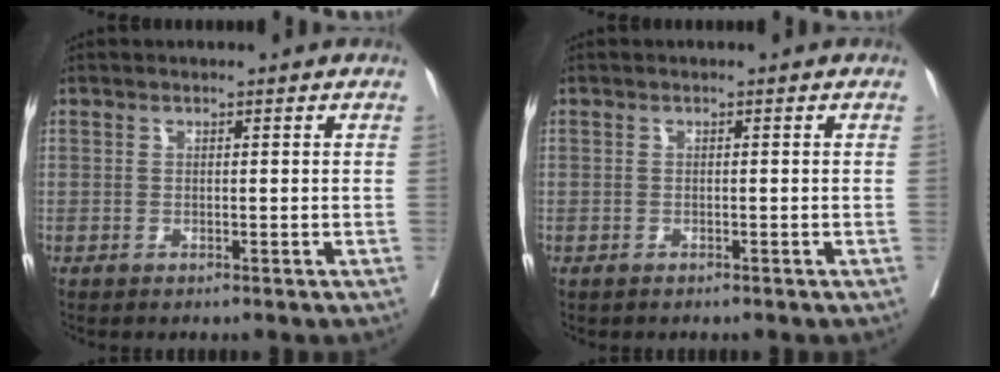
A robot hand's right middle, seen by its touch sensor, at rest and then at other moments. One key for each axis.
{"total": 0.0}